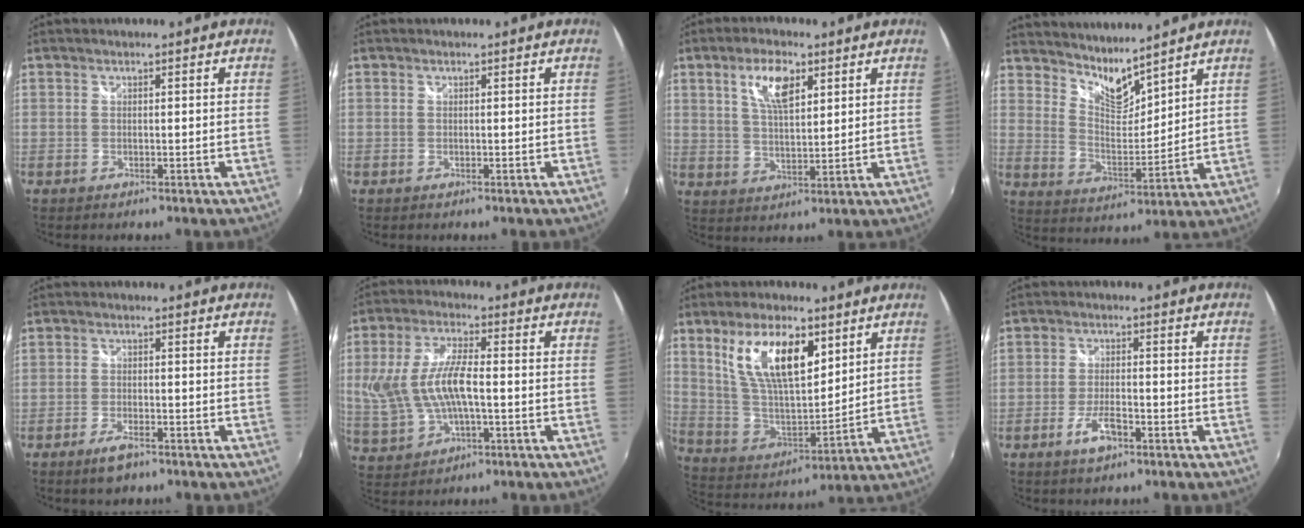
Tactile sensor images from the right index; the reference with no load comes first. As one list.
[{"total": 0.0}, {"total": 7.8, "force": [3.7, 3.2, 6.1], "torque": [-0.113, 0.009, 0.071]}, {"total": 8.0, "force": [7.2, 1.3, 3.1], "torque": [-0.047, -0.012, 0.133]}, {"total": 4.1, "force": [-2.9, 1.5, 2.4], "torque": [-0.061, -0.006, -0.054]}, {"total": 12.2, "force": [-0.9, 5.5, 10.8], "torque": [-0.228, 0.002, -0.007]}, {"total": 14.7, "force": [7.9, 5.7, 11.0], "torque": [-0.204, -0.003, 0.162]}, {"total": 4.9, "force": [-2.7, 1.7, 3.7], "torque": [-0.082, -0.004, -0.049]}]